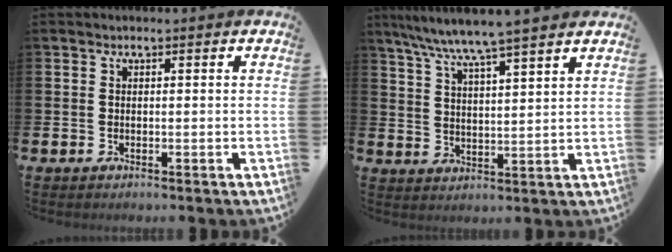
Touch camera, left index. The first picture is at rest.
{"total": 7.1, "force": [6.6, -0.5, 2.5], "torque": [-0.074, -0.032, 0.116]}